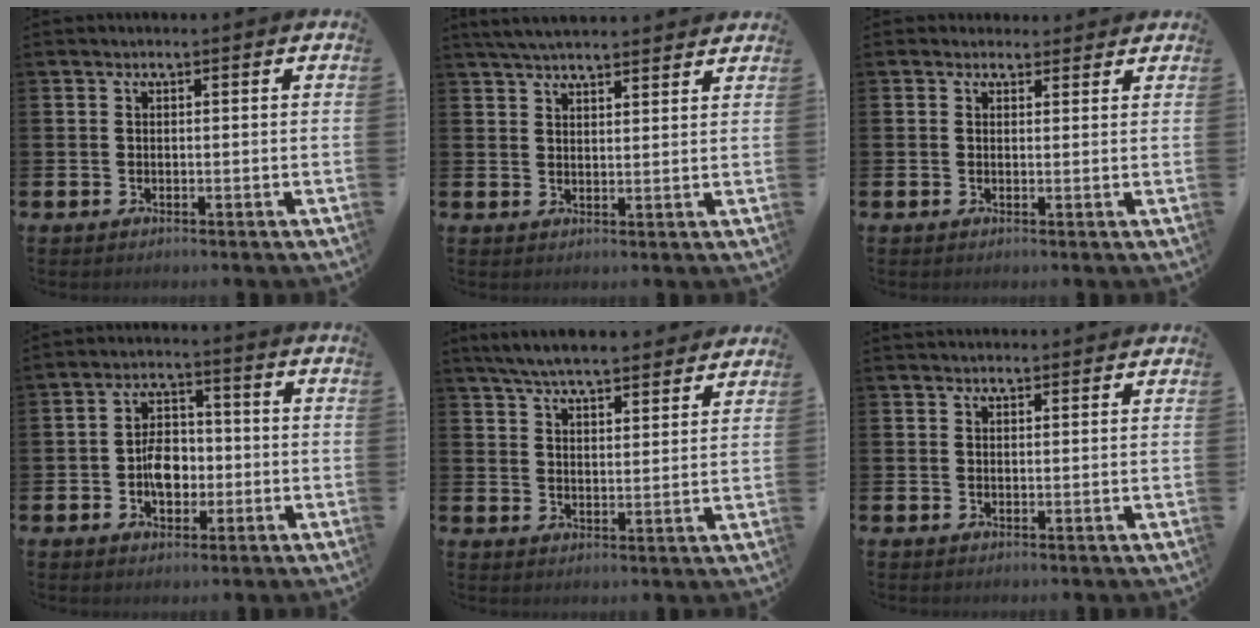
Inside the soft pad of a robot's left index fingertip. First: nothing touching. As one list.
[{"total": 4.5, "force": [4.4, 0.4, 1.0], "torque": [-0.034, -0.012, 0.083]}, {"total": 2.8, "force": [2.6, 1.0, -0.2], "torque": [0.018, -0.013, 0.044]}, {"total": 5.1, "force": [-1.0, 3.5, 3.6], "torque": [-0.057, 0.008, -0.022]}, {"total": 6.6, "force": [6.3, 0.7, 1.6], "torque": [-0.047, -0.033, 0.114]}, {"total": 1.5, "force": [1.5, 0.3, 0.0], "torque": [0.009, -0.005, 0.025]}]